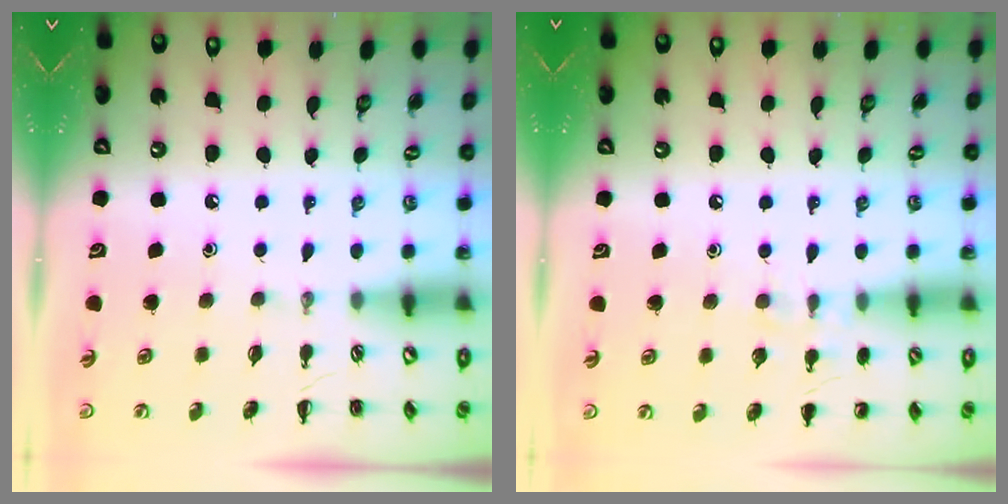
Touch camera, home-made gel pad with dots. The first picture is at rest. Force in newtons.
{"total": 7.0, "press": 6.7, "slide": 2.0}